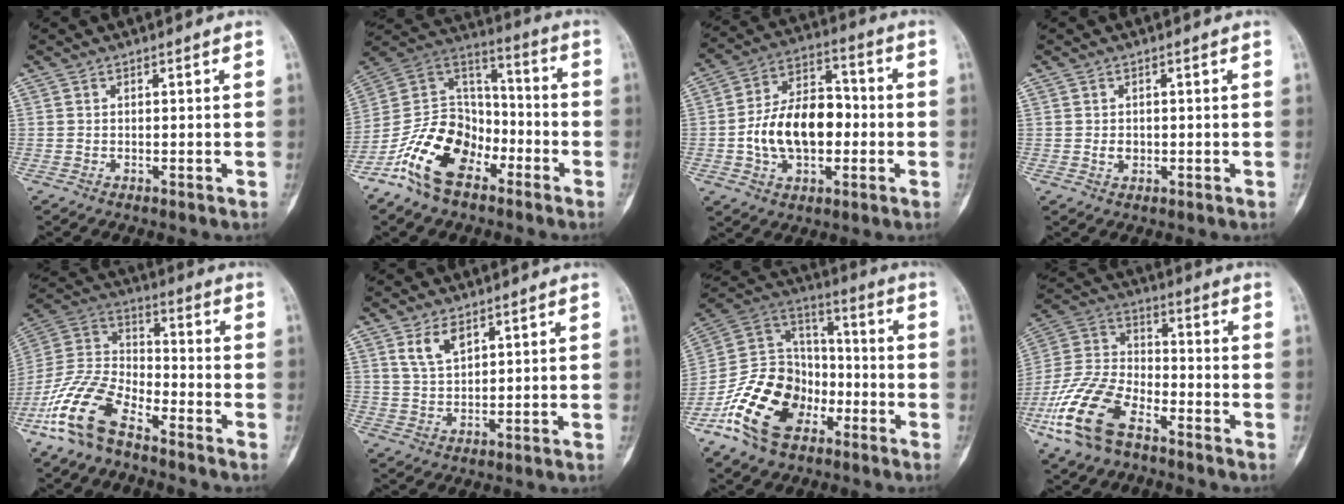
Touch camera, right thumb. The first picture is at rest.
{"total": 16.7, "force": [-9.2, 10.3, 9.4], "torque": [-0.157, 0.078, -0.181]}
{"total": 15.9, "force": [-1.9, 10.0, 12.2], "torque": [-0.191, 0.037, -0.032]}
{"total": 1.7, "force": [-0.1, 1.3, 1.1], "torque": [-0.015, 0.001, 0.001]}
{"total": 15.3, "force": [-9.6, 6.8, 9.8], "torque": [-0.205, 0.054, -0.197]}
{"total": 5.0, "force": [2.9, 2.5, 3.1], "torque": [-0.050, -0.016, 0.061]}
{"total": 19.0, "force": [-9.2, 12.6, 10.8], "torque": [-0.174, 0.073, -0.176]}
{"total": 17.1, "force": [-9.2, 8.7, 11.5], "torque": [-0.245, 0.041, -0.186]}